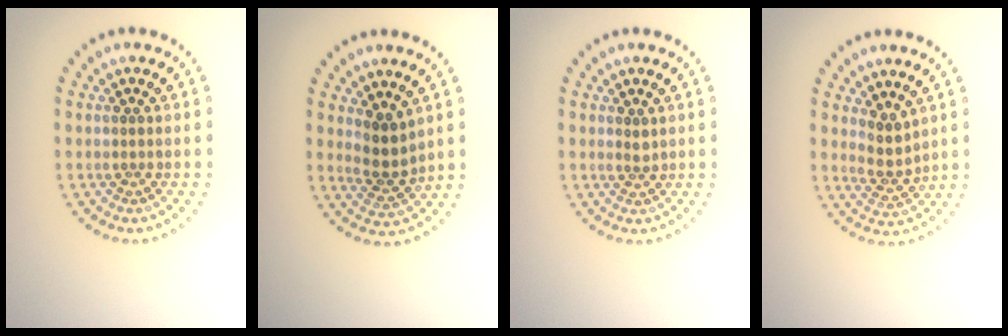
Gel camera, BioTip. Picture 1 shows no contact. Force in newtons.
{"total": 2.6, "press": 2.0, "slide": 1.6}
{"total": 0.9, "press": 0.6, "slide": 0.7}
{"total": 2.5, "press": 1.9, "slide": 1.5}